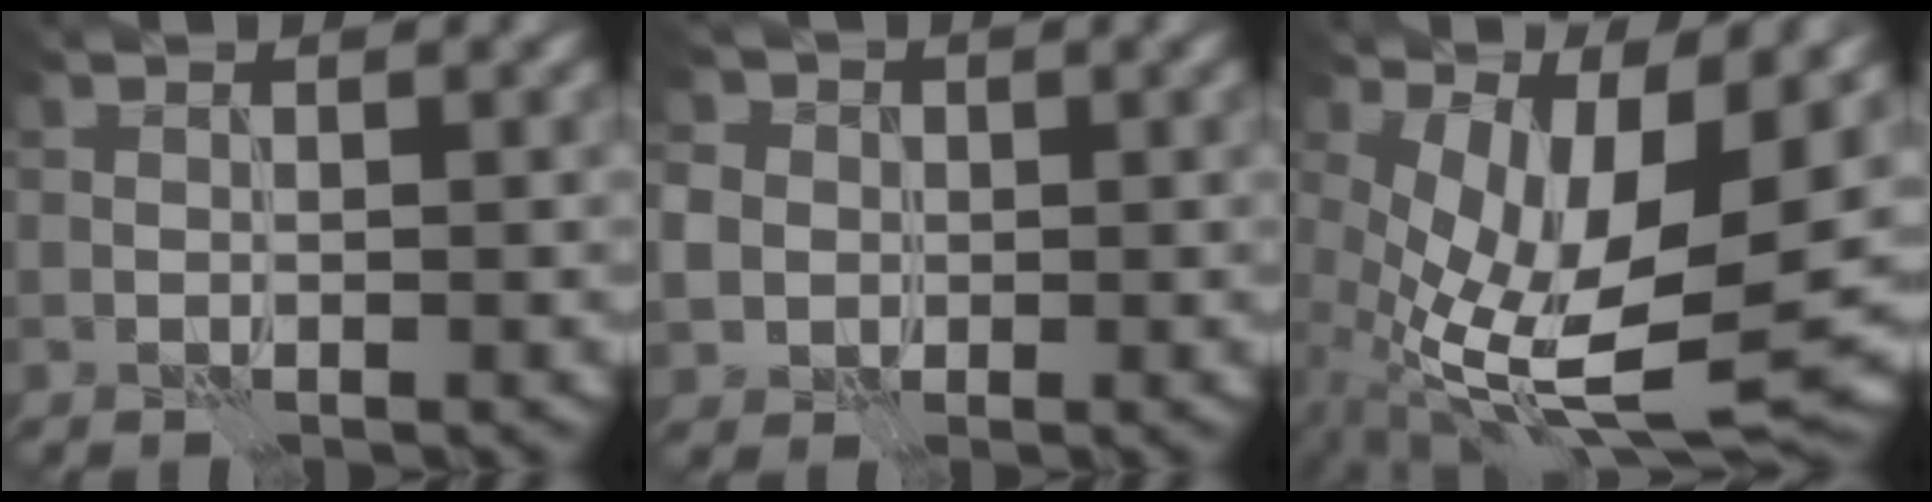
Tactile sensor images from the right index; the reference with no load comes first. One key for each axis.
{"total": 6.5, "fx": 0.9, "fy": 5.9, "fz": 2.5, "tx": -0.059, "ty": 0.015, "tz": 0.000}
{"total": 11.9, "fx": 0.3, "fy": 4.2, "fz": 11.1, "tx": -0.214, "ty": -0.020, "tz": 0.022}